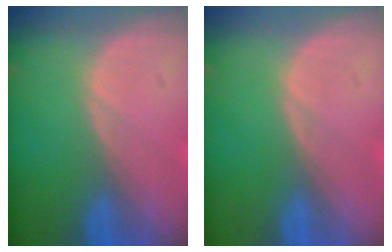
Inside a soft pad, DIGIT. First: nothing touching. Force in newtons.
{"total": 0.0}